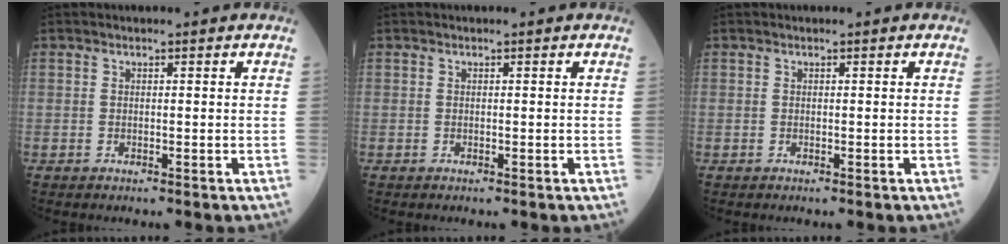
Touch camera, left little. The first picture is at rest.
{"total": 0.0}
{"total": 0.0}